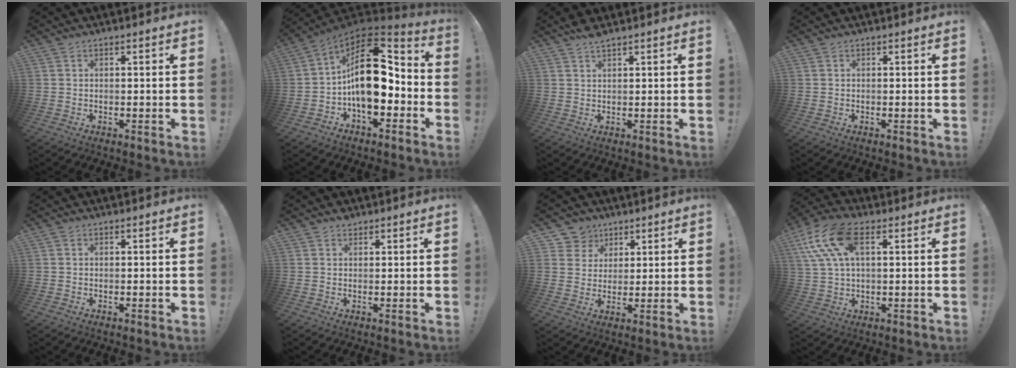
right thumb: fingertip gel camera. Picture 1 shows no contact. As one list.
[{"total": 19.6, "force": [0.1, 11.0, 16.3], "torque": [-0.270, 0.012, 0.006]}, {"total": 2.6, "force": [2.2, 0.4, 1.2], "torque": [-0.022, -0.012, 0.039]}, {"total": 0.0}, {"total": 0.0}, {"total": 1.6, "force": [1.2, 1.0, 0.4], "torque": [0.003, -0.008, 0.021]}, {"total": 7.0, "force": [3.4, 6.1, 0.8], "torque": [-0.009, -0.029, 0.070]}, {"total": 15.2, "force": [5.5, 8.0, 11.7], "torque": [-0.235, -0.007, 0.102]}]